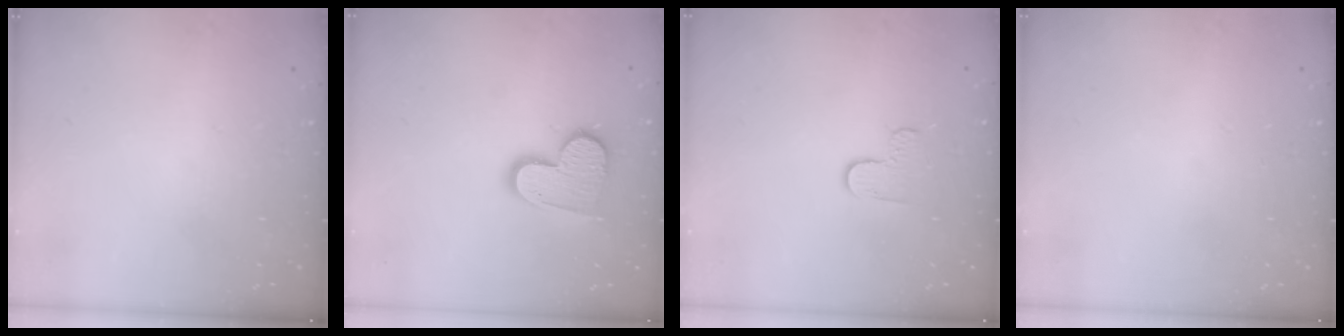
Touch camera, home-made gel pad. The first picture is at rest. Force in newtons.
{"total": 11.8, "press": 11.8, "slide": 0.8}
{"total": 3.3, "press": 3.3, "slide": 0.4}
{"total": 0.8, "press": 0.5, "slide": 0.6}